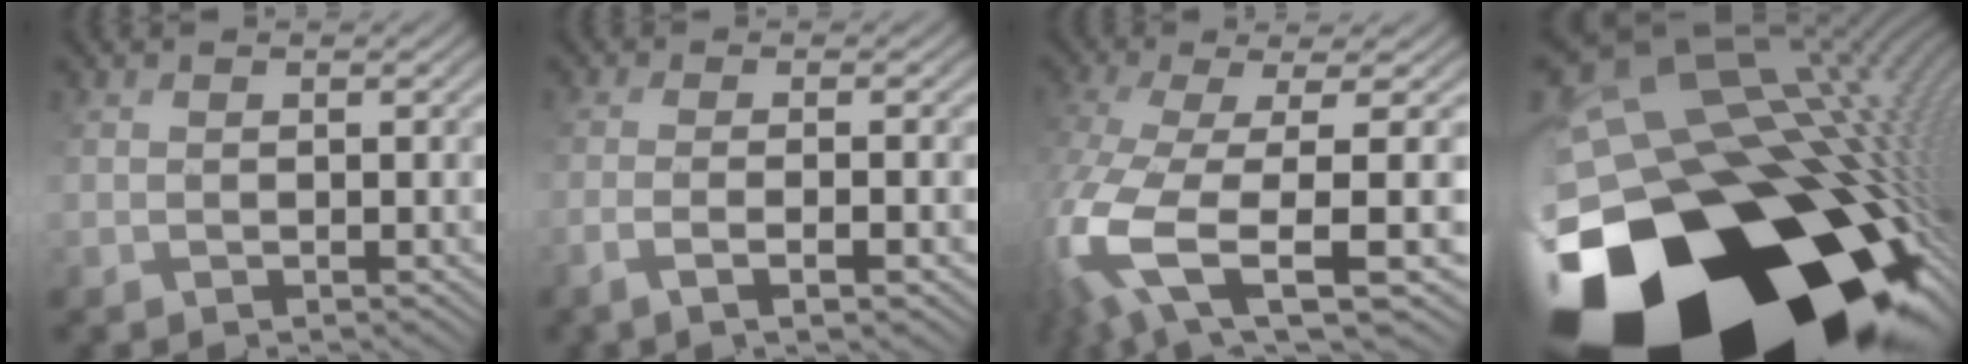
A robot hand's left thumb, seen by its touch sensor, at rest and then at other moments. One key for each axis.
{"total": 4.2, "fx": -1.8, "fy": 0.6, "fz": 3.8, "tx": -0.056, "ty": 0.005, "tz": -0.042}
{"total": 13.0, "fx": -3.0, "fy": 4.5, "fz": 11.8, "tx": -0.286, "ty": -0.032, "tz": -0.027}
{"total": 22.2, "fx": -8.9, "fy": 14.4, "fz": 14.4, "tx": -0.246, "ty": -0.070, "tz": -0.099}